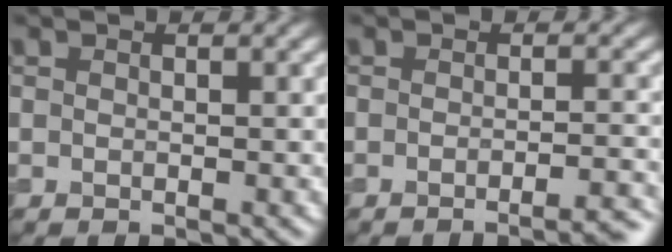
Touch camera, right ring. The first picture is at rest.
{"total": 3.6, "force": [-2.6, 0.7, 2.5], "torque": [-0.023, 0.011, -0.037]}